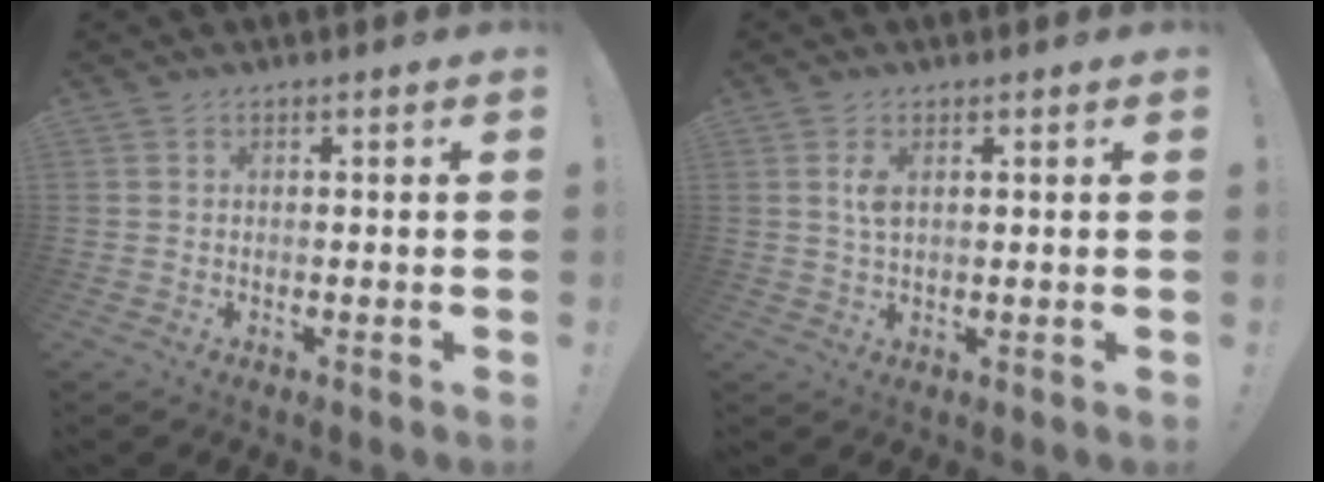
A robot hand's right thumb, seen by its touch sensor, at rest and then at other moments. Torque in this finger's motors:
{"motor_torque": [-0.02, 0.07, 0.21, 0.23, 0.04]}